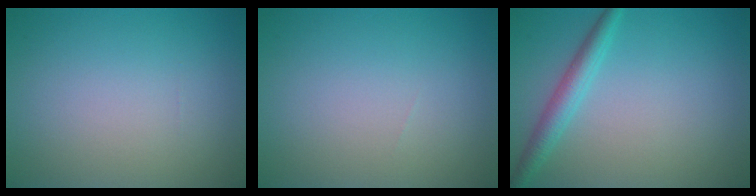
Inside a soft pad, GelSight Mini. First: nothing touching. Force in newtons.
{"total": 0.0}
{"total": 2.6, "press": 2.6, "slide": 0.1}